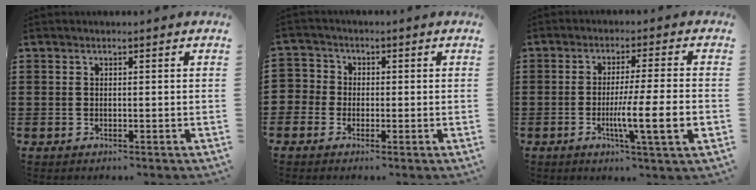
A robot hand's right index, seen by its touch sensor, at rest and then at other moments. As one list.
[{"total": 2.7, "force": [-1.0, 2.4, 0.1], "torque": [-0.017, 0.006, -0.026]}, {"total": 8.4, "force": [-2.1, -0.2, 8.1], "torque": [-0.141, -0.018, -0.037]}]